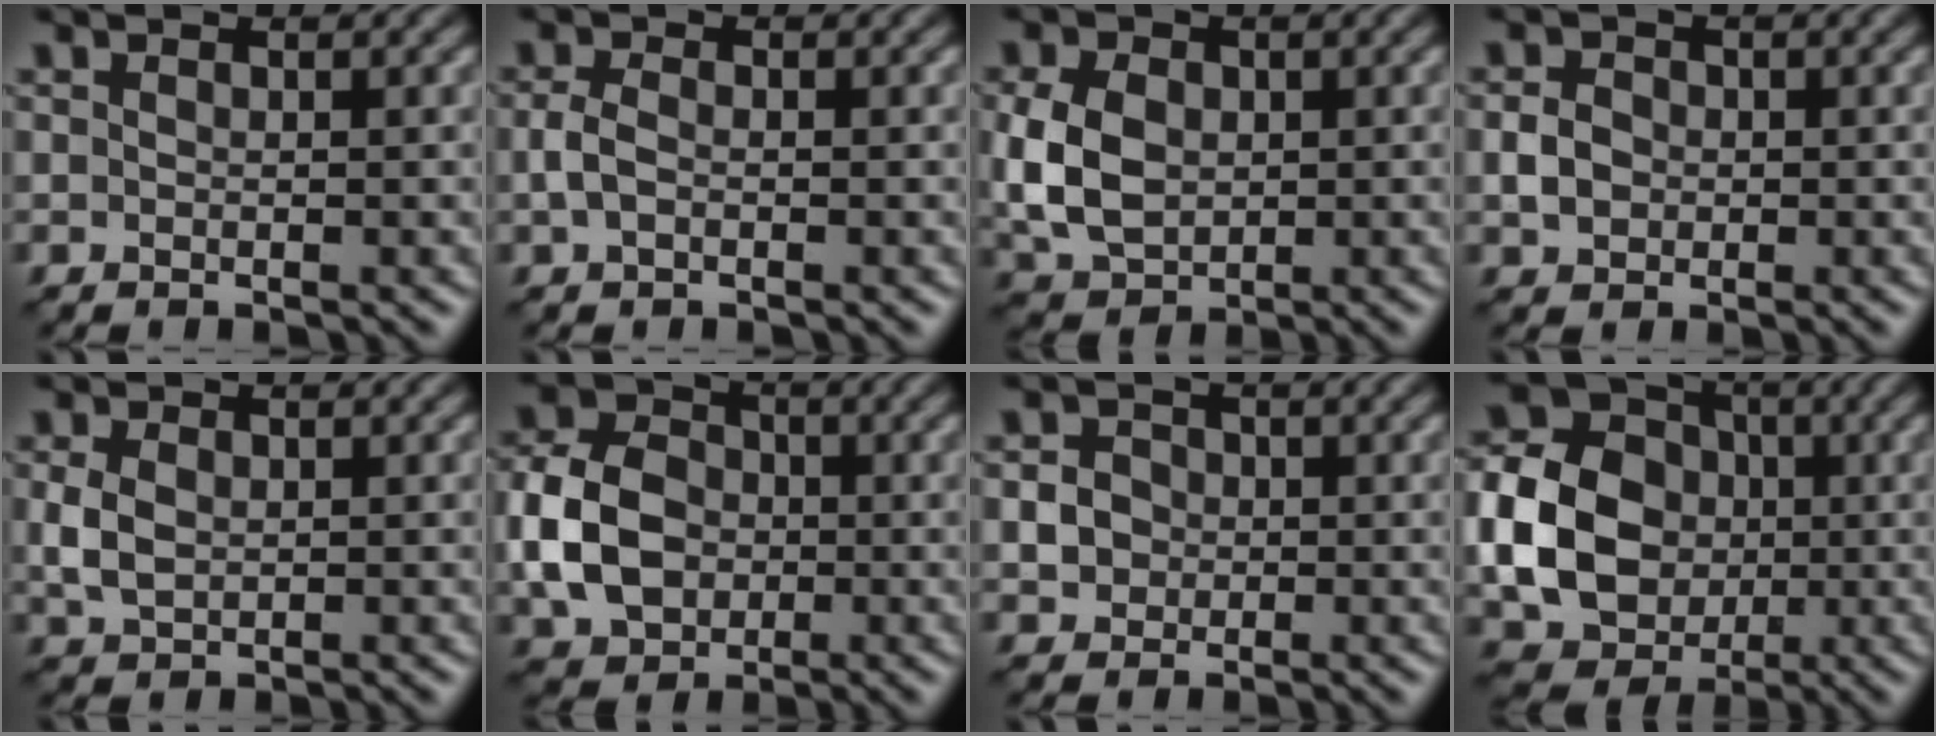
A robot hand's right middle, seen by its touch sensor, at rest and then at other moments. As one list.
[{"total": 1.6, "force": [-0.3, 1.0, 1.3], "torque": [-0.033, 0.005, -0.010]}, {"total": 5.8, "force": [0.1, 4.4, 3.8], "torque": [-0.097, 0.001, 0.000]}, {"total": 2.0, "force": [-0.2, 1.7, 1.0], "torque": [-0.020, 0.003, -0.008]}, {"total": 2.6, "force": [0.2, 1.9, 1.7], "torque": [-0.045, 0.002, 0.006]}, {"total": 7.5, "force": [-1.1, 5.8, 4.6], "torque": [-0.106, 0.009, -0.036]}, {"total": 2.2, "force": [-0.1, 2.0, 0.8], "torque": [-0.006, 0.005, -0.002]}, {"total": 9.7, "force": [-0.8, 8.2, 5.2], "torque": [-0.104, -0.003, -0.026]}]